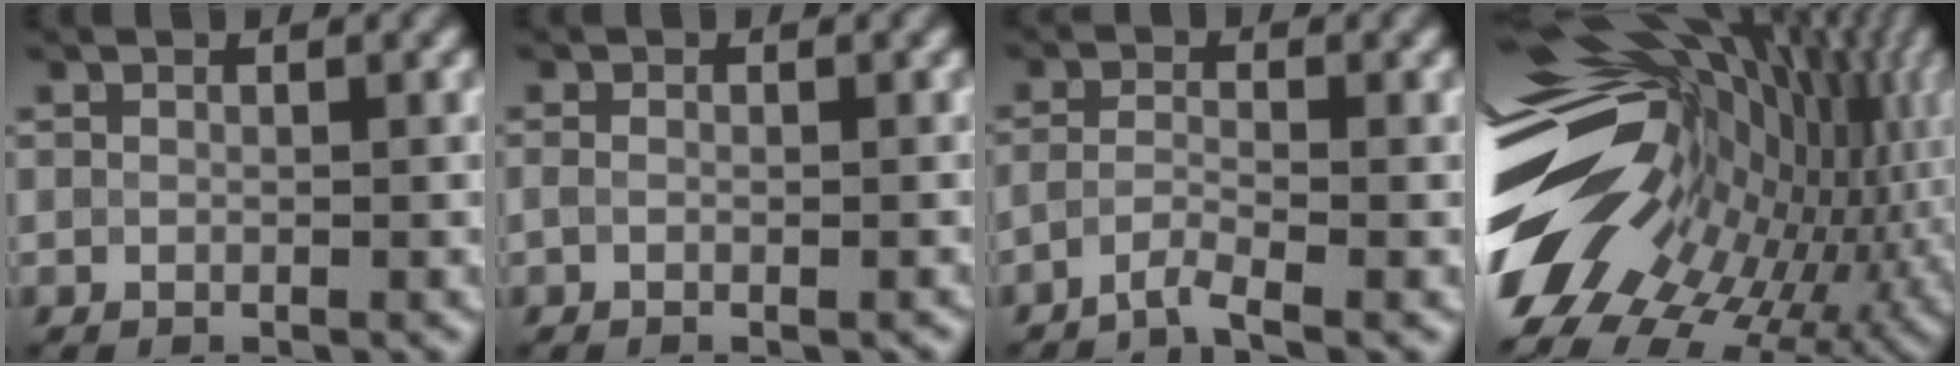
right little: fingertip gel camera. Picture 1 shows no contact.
{"total": 1.4, "force": [-0.7, 0.4, 1.2], "torque": [-0.011, -0.001, -0.005]}
{"total": 2.2, "force": [-2.0, 0.0, 0.8], "torque": [-0.011, 0.002, -0.045]}
{"total": 18.8, "force": [0.8, 10.4, 15.6], "torque": [-0.257, -0.004, 0.037]}